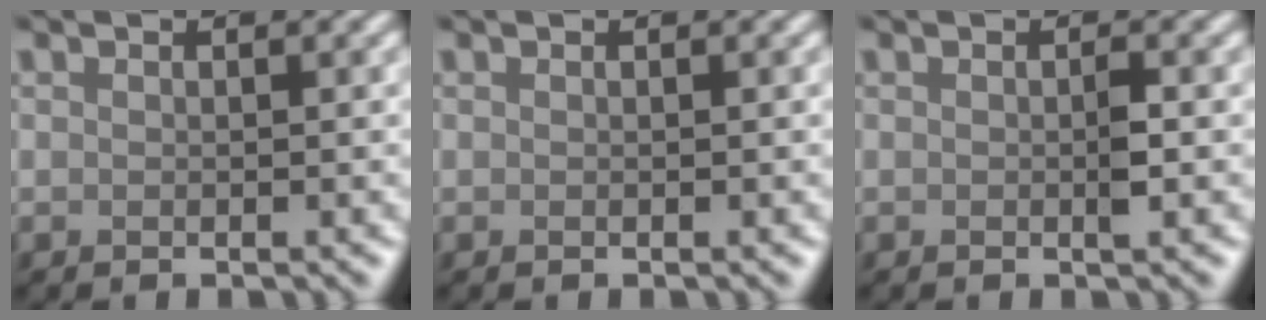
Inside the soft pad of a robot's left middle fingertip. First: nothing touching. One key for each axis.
{"total": 0.0}
{"total": 1.1, "fx": -0.1, "fy": 0.2, "fz": 1.1, "tx": -0.020, "ty": 0.000, "tz": -0.001}